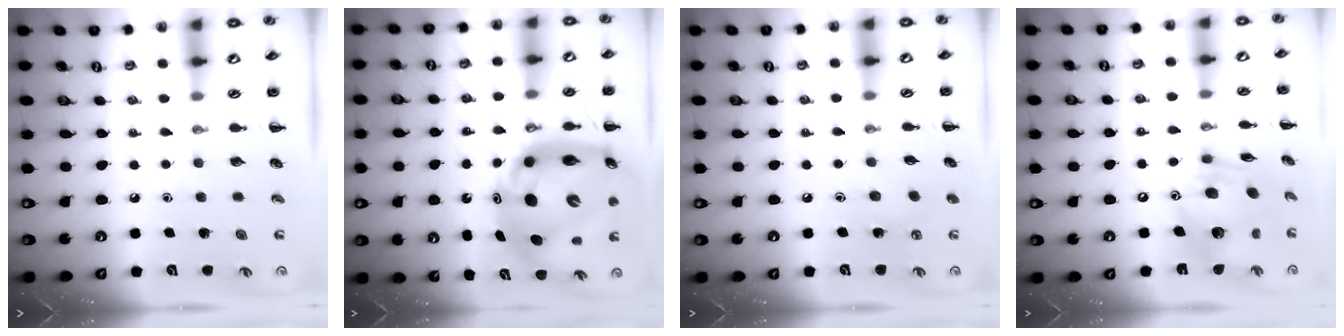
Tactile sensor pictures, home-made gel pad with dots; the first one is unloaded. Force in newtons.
{"total": 17.1, "press": 16.4, "slide": 5.0}
{"total": 4.6, "press": 4.5, "slide": 1.2}
{"total": 13.3, "press": 13.2, "slide": 2.1}